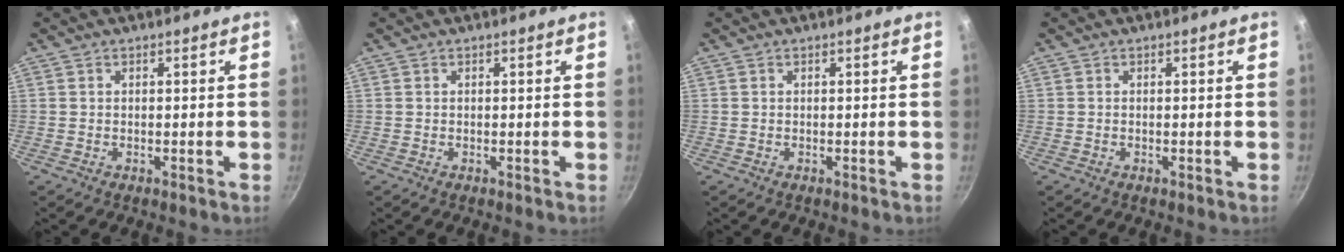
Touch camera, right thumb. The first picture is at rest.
{"total": 0.0}
{"total": 0.0}
{"total": 0.0}